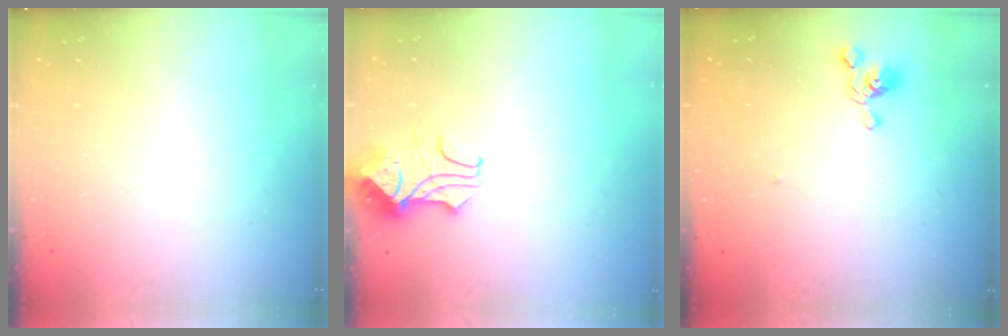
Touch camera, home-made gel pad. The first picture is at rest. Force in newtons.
{"total": 1.8, "press": 1.4, "slide": 1.2}
{"total": 5.4, "press": 5.4, "slide": 0.5}